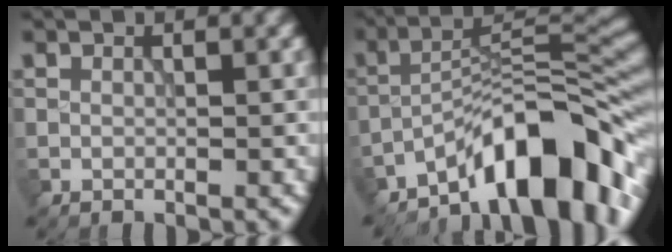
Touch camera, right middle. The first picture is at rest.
{"total": 11.3, "force": [-7.8, 3.4, 7.4], "torque": [-0.088, 0.019, -0.144]}